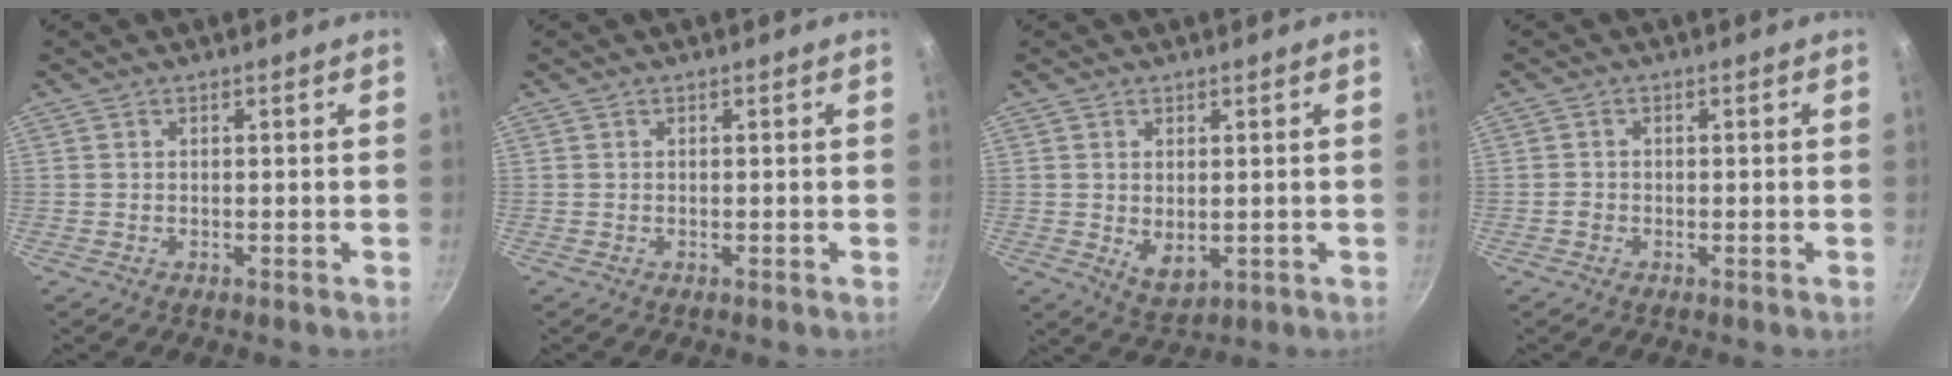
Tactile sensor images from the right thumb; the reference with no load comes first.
{"total": 0.0}
{"total": 5.2, "force": [0.0, 3.2, 4.1], "torque": [-0.064, -0.017, 0.009]}
{"total": 2.1, "force": [-1.1, 1.7, 0.8], "torque": [-0.010, 0.014, -0.021]}